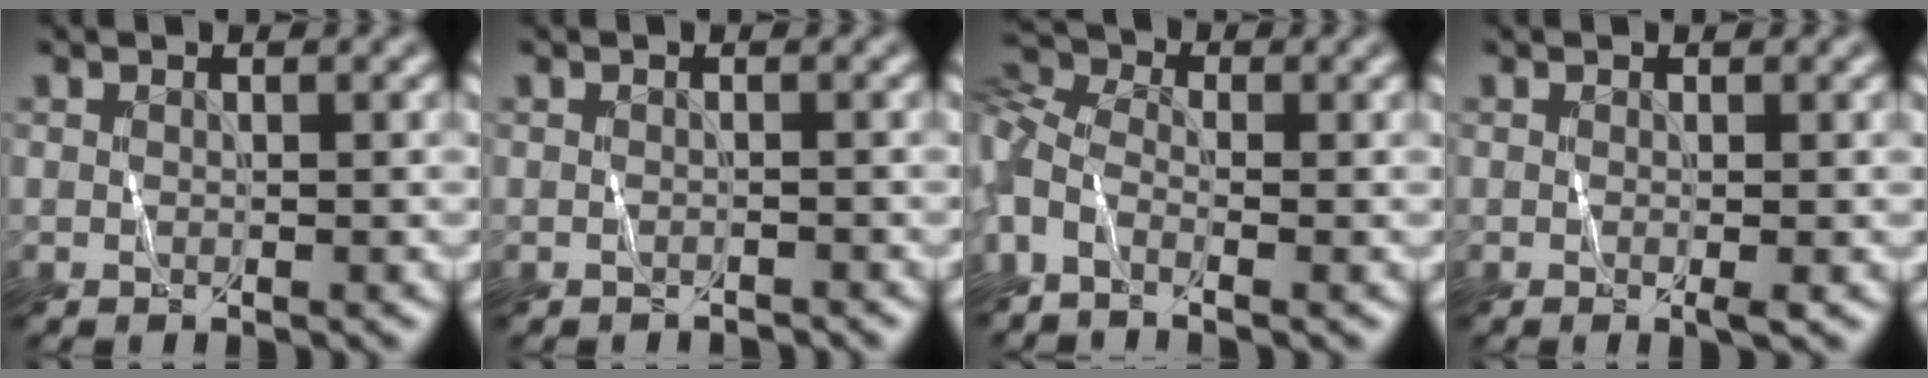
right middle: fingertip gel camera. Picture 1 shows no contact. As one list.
[{"total": 1.2, "force": [-1.1, 0.1, 0.0], "torque": [0.002, -0.004, -0.018]}, {"total": 4.6, "force": [-0.7, 2.5, 3.8], "torque": [-0.097, -0.003, -0.031]}, {"total": 0.9, "force": [0.0, 0.1, 0.9], "torque": [-0.015, -0.004, 0.000]}]